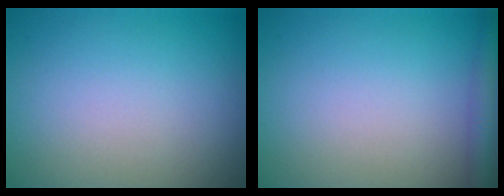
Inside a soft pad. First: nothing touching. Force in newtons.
{"total": 2.1, "press": 2.1, "slide": 0.1}